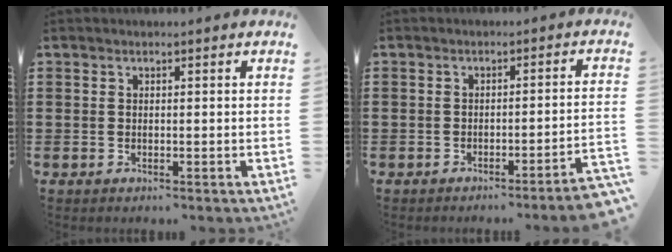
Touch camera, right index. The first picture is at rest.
{"total": 2.7, "force": [-2.3, -0.5, 1.4], "torque": [-0.025, -0.008, -0.048]}